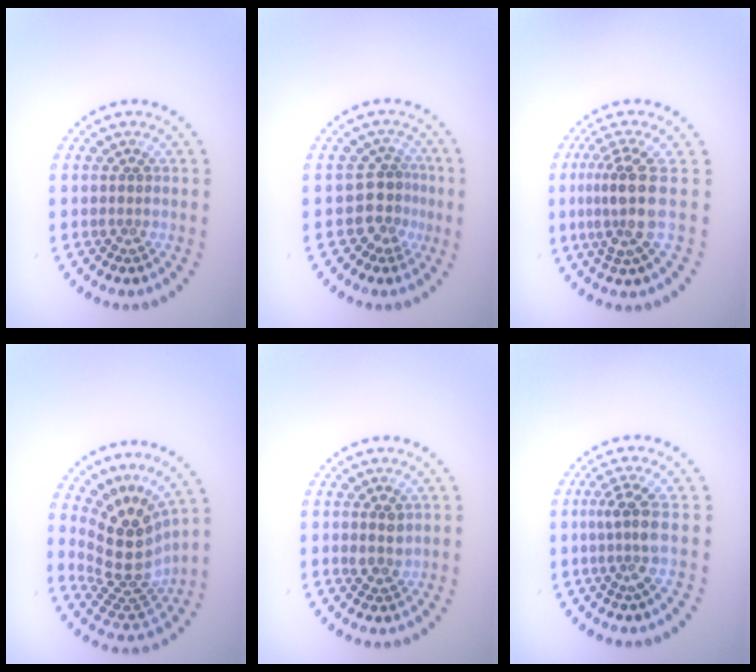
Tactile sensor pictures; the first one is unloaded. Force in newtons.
{"total": 2.8, "press": 2.1, "slide": 1.8}
{"total": 3.8, "press": 2.9, "slide": 2.6}
{"total": 5.4, "press": 4.0, "slide": 3.7}
{"total": 1.8, "press": 1.7, "slide": 0.8}
{"total": 2.6, "press": 1.9, "slide": 1.8}